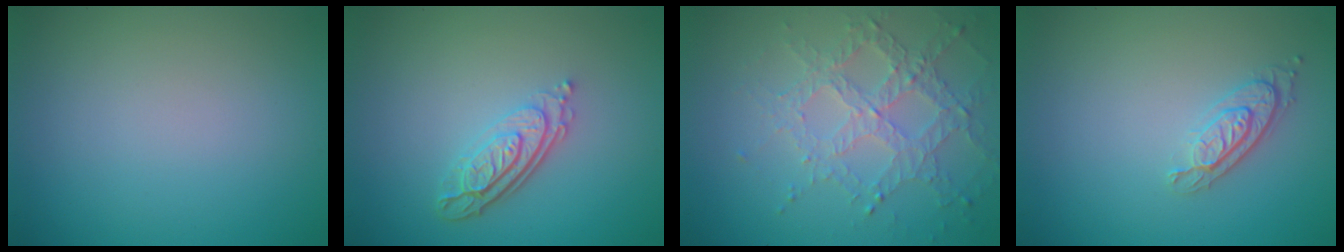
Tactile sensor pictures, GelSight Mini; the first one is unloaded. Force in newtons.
{"total": 3.9, "press": 2.8, "slide": 2.7}
{"total": 4.3, "press": 3.1, "slide": 2.9}
{"total": 2.1, "press": 1.8, "slide": 1.1}